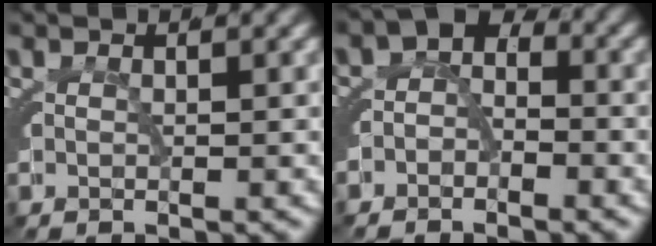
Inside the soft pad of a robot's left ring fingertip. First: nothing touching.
{"total": 2.7, "force": [-1.2, 1.8, 1.5], "torque": [-0.007, -0.008, -0.028]}